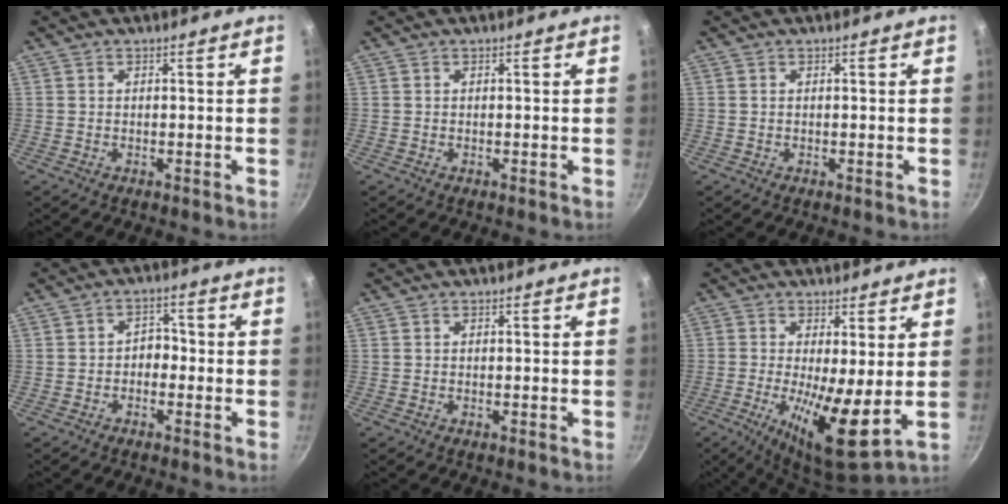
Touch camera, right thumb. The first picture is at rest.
{"total": 0.0}
{"total": 0.0}
{"total": 3.0, "force": [-1.0, 2.3, 1.7], "torque": [-0.003, 0.017, -0.023]}
{"total": 0.0}
{"total": 11.8, "force": [-0.2, 3.1, 11.4], "torque": [-0.190, -0.029, -0.003]}